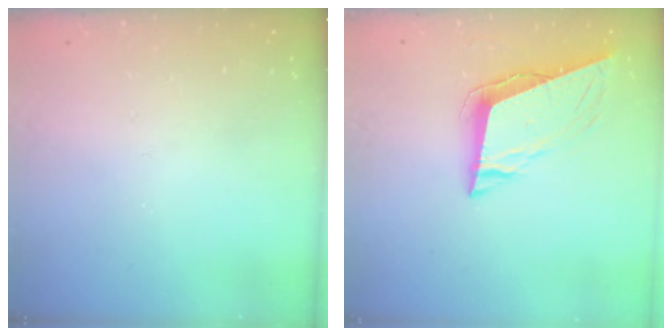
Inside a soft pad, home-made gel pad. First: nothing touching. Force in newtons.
{"total": 10.4, "press": 9.8, "slide": 3.5}